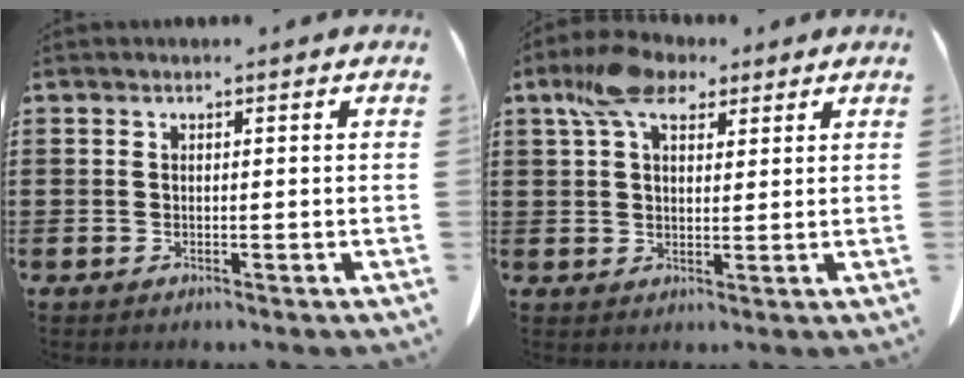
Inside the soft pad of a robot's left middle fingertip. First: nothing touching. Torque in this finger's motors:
{"motor_torque": [1.22, -0.68, 0.43, 0.08]}